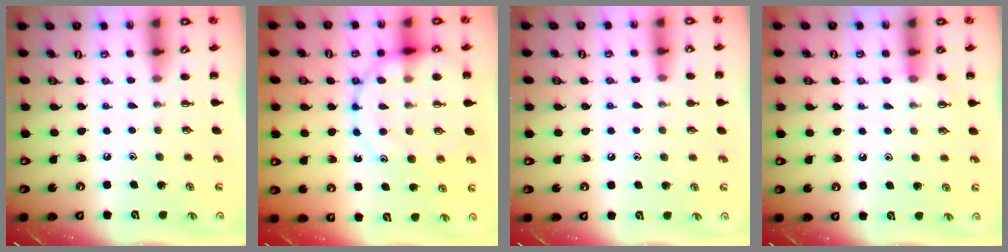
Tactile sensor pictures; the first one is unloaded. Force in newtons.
{"total": 16.6, "press": 16.4, "slide": 2.7}
{"total": 6.8, "press": 6.5, "slide": 2.0}
{"total": 6.9, "press": 6.7, "slide": 1.6}